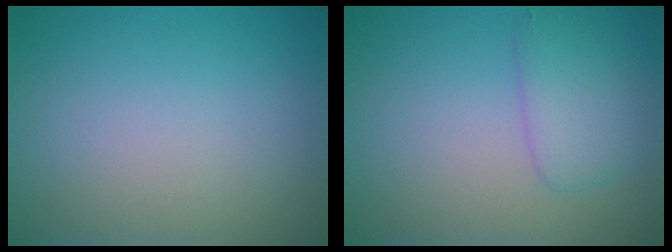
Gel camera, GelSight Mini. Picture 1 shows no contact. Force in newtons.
{"total": 2.8, "press": 2.8, "slide": 0.1}